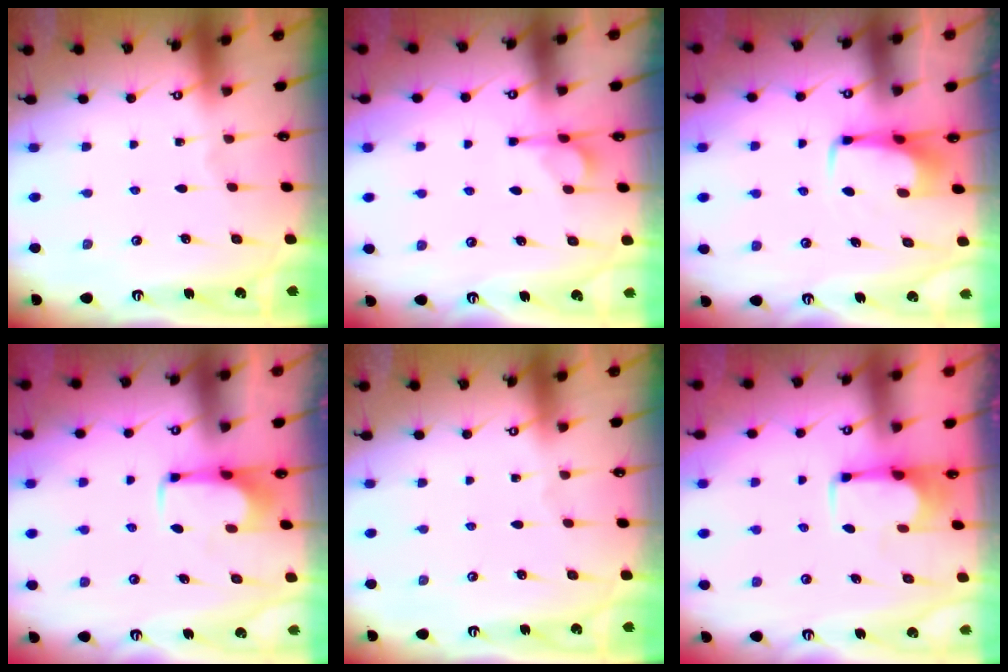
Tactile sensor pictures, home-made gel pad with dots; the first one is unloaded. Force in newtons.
{"total": 3.3, "press": 3.3, "slide": 0.5}
{"total": 3.4, "press": 3.4, "slide": 0.3}
{"total": 2.0, "press": 1.9, "slide": 0.4}
{"total": 0.0}
{"total": 1.8, "press": 1.6, "slide": 0.7}